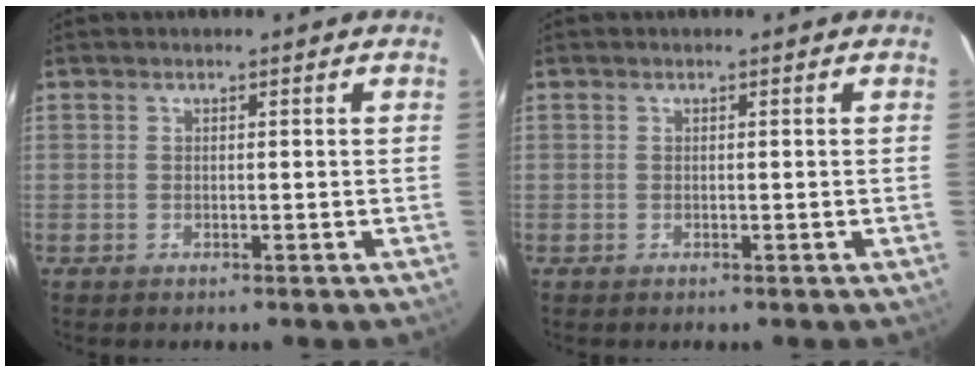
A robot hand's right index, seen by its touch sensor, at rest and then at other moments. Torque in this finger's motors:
{"motor_torque": [-0.05, 0.05, 0.00, 0.00]}